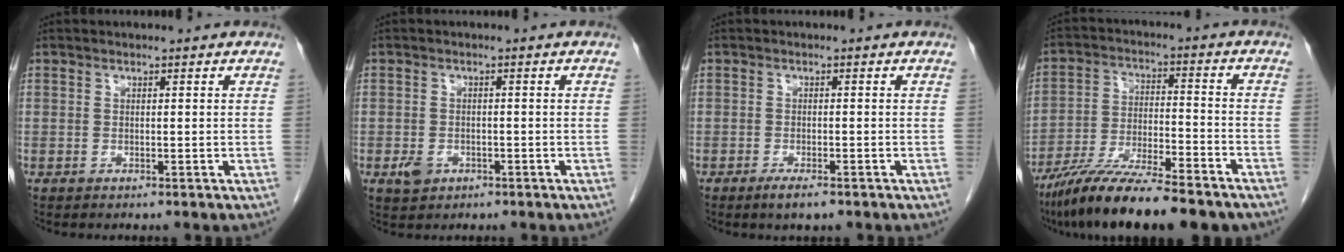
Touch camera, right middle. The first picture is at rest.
{"total": 2.6, "force": [-1.2, 2.0, 1.3], "torque": [-0.025, 0.002, -0.012]}
{"total": 2.7, "force": [-1.8, 0.6, 1.9], "torque": [-0.035, -0.004, -0.029]}
{"total": 16.7, "force": [-13.5, 2.3, 9.5], "torque": [-0.166, -0.022, -0.229]}